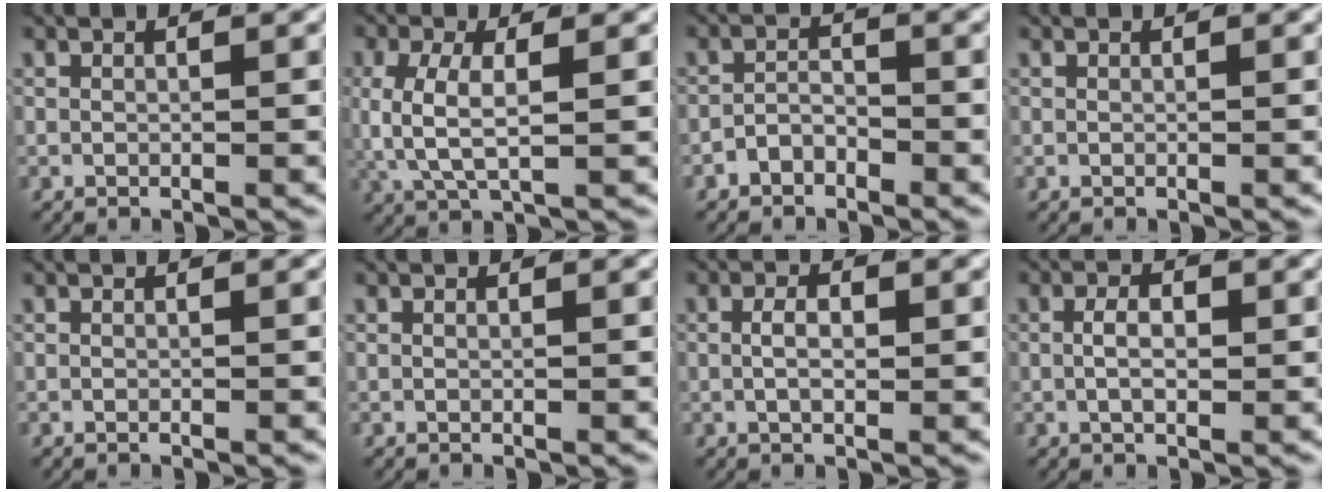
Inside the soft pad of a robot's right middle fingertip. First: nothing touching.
{"total": 4.6, "force": [0.2, 2.1, 4.0], "torque": [-0.092, -0.012, 0.015]}
{"total": 2.1, "force": [-1.7, 1.1, 0.5], "torque": [-0.001, 0.000, -0.035]}
{"total": 0.0}
{"total": 0.0}
{"total": 0.0}
{"total": 2.1, "force": [-0.1, 0.7, 2.0], "torque": [-0.024, 0.000, -0.005]}
{"total": 2.5, "force": [-0.2, 0.9, 2.3], "torque": [-0.027, -0.001, -0.005]}